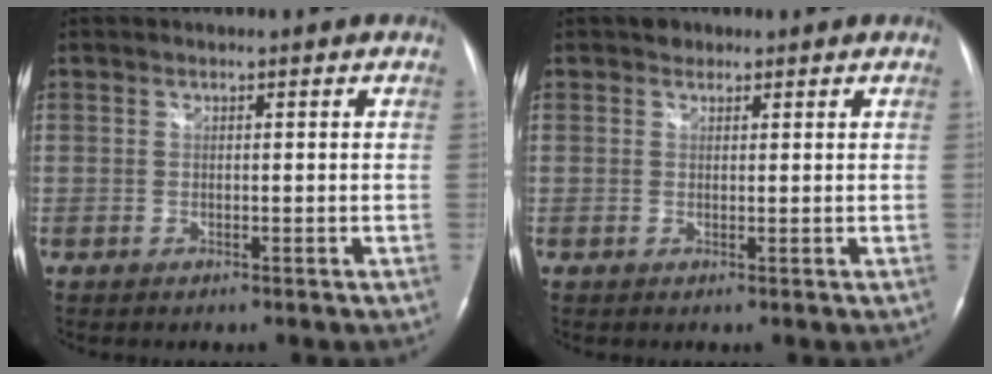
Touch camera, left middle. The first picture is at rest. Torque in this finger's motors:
{"motor_torque": [0.34, -0.01, -0.13, 0.00]}